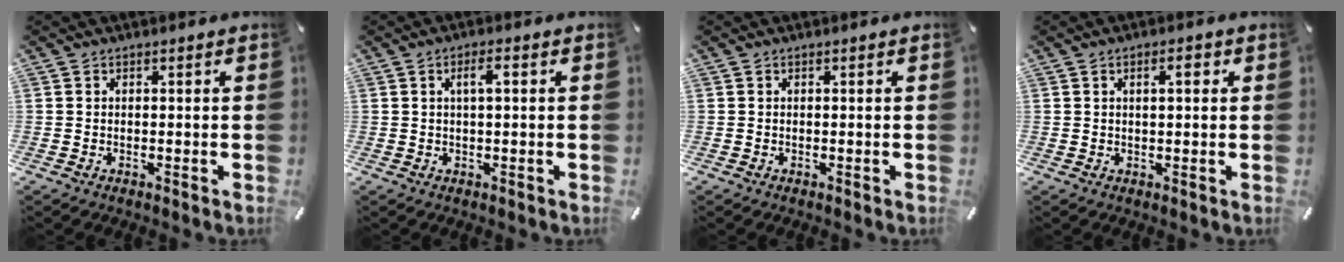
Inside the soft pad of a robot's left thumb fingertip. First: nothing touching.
{"total": 3.5, "force": [0.8, 0.8, 3.3], "torque": [-0.057, 0.002, 0.009]}
{"total": 0.0}
{"total": 3.2, "force": [1.1, 1.2, 2.8], "torque": [-0.042, 0.001, 0.012]}